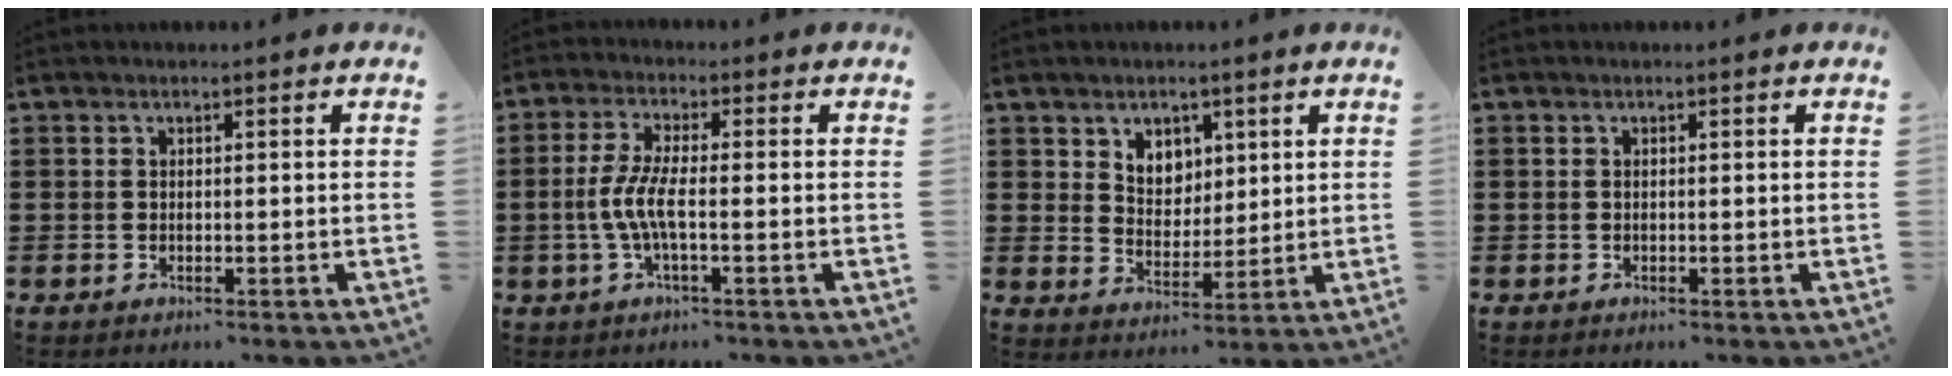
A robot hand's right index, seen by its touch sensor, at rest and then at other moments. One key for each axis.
{"total": 5.4, "fx": -1.3, "fy": 0.9, "fz": 5.2, "tx": -0.127, "ty": -0.013, "tz": -0.035}
{"total": 4.6, "fx": 3.0, "fy": 3.4, "fz": 0.9, "tx": -0.034, "ty": 0.004, "tz": 0.056}
{"total": 0.0}